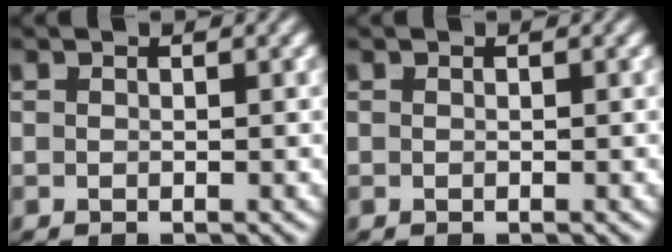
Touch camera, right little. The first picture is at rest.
{"total": 0.0}